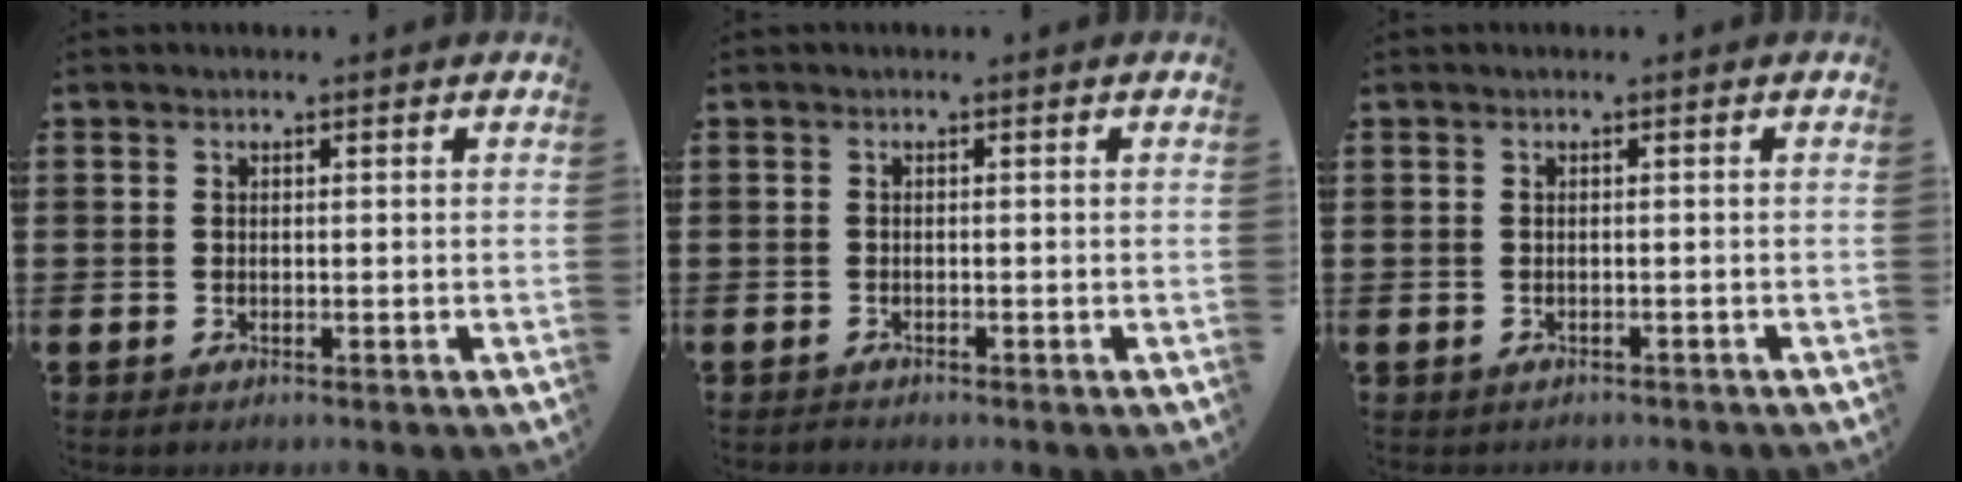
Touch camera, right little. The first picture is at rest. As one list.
[{"total": 0.6, "force": [-0.6, 0.2, 0.1], "torque": [-0.004, -0.001, -0.013]}, {"total": 0.5, "force": [-0.4, -0.1, -0.3], "torque": [0.006, -0.004, -0.007]}]